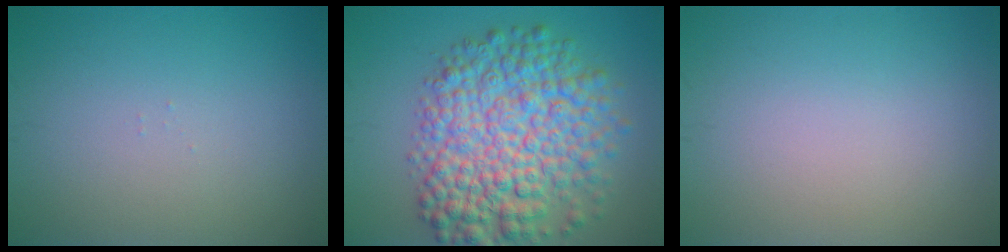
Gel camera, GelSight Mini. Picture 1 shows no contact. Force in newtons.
{"total": 10.2, "press": 10.2, "slide": 0.2}
{"total": 0.0}